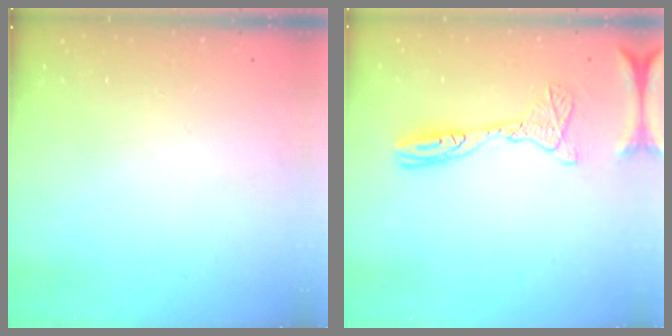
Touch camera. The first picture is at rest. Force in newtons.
{"total": 12.9, "press": 12.8, "slide": 1.2}